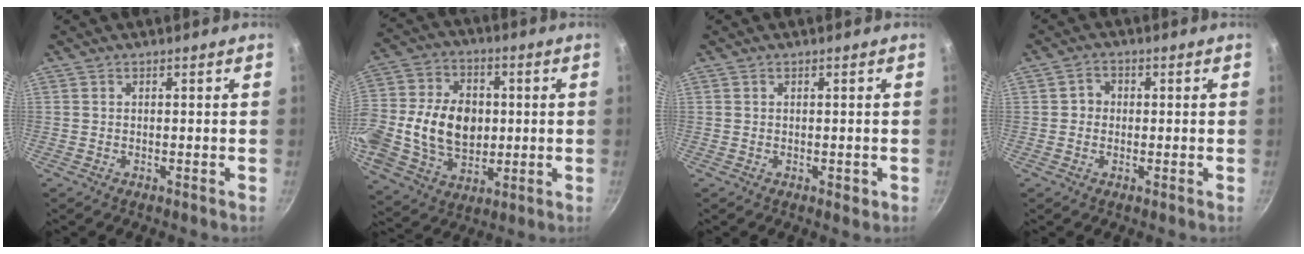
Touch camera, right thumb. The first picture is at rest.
{"total": 22.5, "force": [-0.1, 16.9, 14.8], "torque": [-0.292, 0.028, 0.003]}
{"total": 1.2, "force": [-0.2, 0.8, 0.9], "torque": [-0.009, 0.001, -0.001]}
{"total": 2.7, "force": [0.0, 2.5, 1.1], "torque": [-0.004, 0.007, -0.005]}